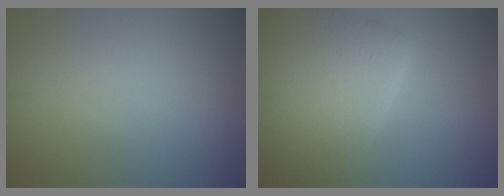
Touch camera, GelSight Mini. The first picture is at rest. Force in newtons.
{"total": 9.5, "press": 9.5, "slide": 0.7}